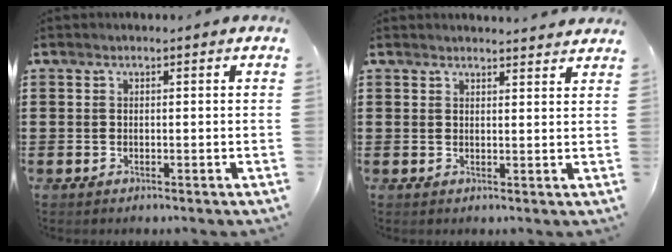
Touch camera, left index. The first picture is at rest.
{"total": 2.1, "force": [2.0, -0.1, 0.2], "torque": [-0.009, -0.003, 0.040]}